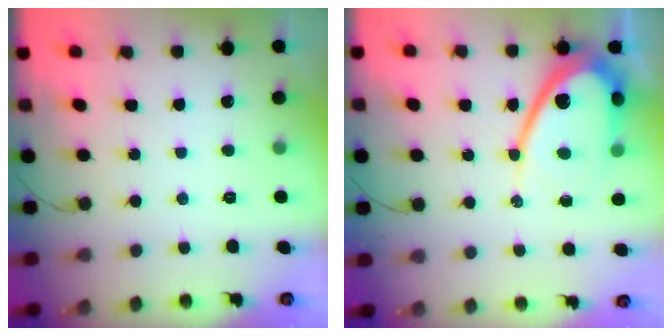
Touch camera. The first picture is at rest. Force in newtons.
{"total": 14.8, "press": 14.7, "slide": 1.3}